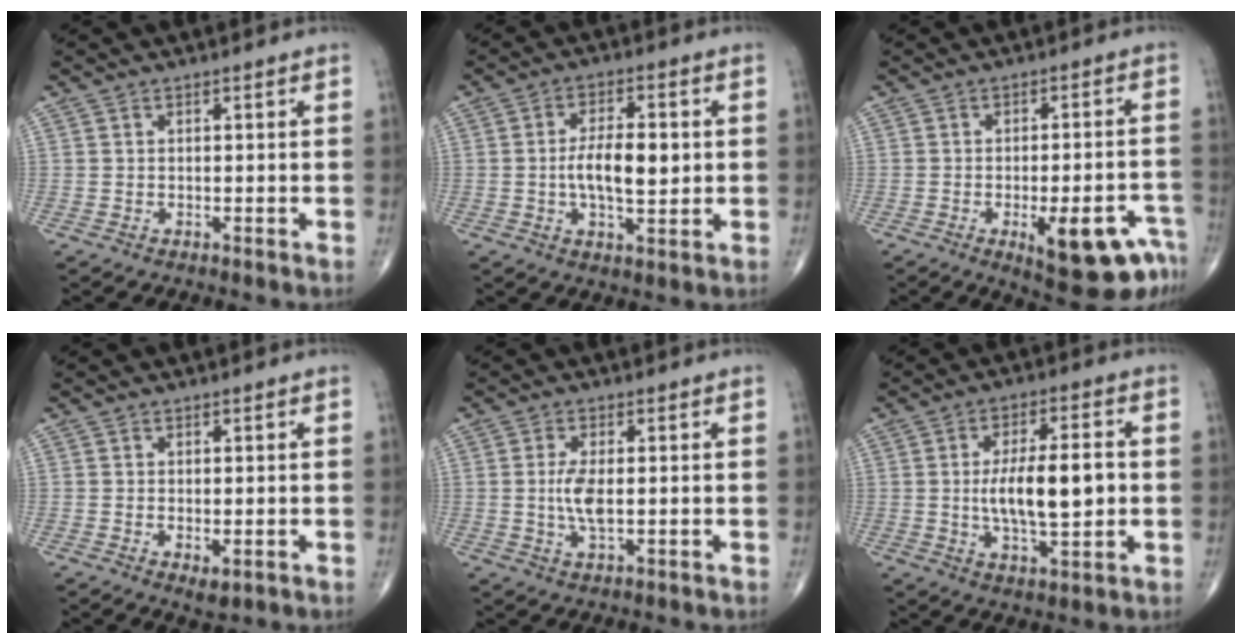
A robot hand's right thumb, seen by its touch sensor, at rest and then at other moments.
{"total": 9.3, "force": [0.0, 4.0, 8.4], "torque": [-0.140, 0.000, 0.000]}
{"total": 13.9, "force": [-6.9, 4.4, 11.3], "torque": [-0.106, 0.029, -0.080]}
{"total": 2.5, "force": [-0.7, 1.2, 2.1], "torque": [-0.036, -0.007, -0.007]}
{"total": 4.8, "force": [-0.1, 1.8, 4.4], "torque": [-0.097, -0.007, -0.002]}
{"total": 13.0, "force": [-0.1, 4.8, 12.1], "torque": [-0.197, 0.004, 0.000]}